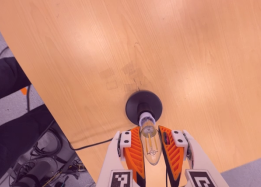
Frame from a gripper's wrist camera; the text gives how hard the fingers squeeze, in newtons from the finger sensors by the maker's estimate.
{"total": 19.4, "left": 20.6, "right": 18.3}